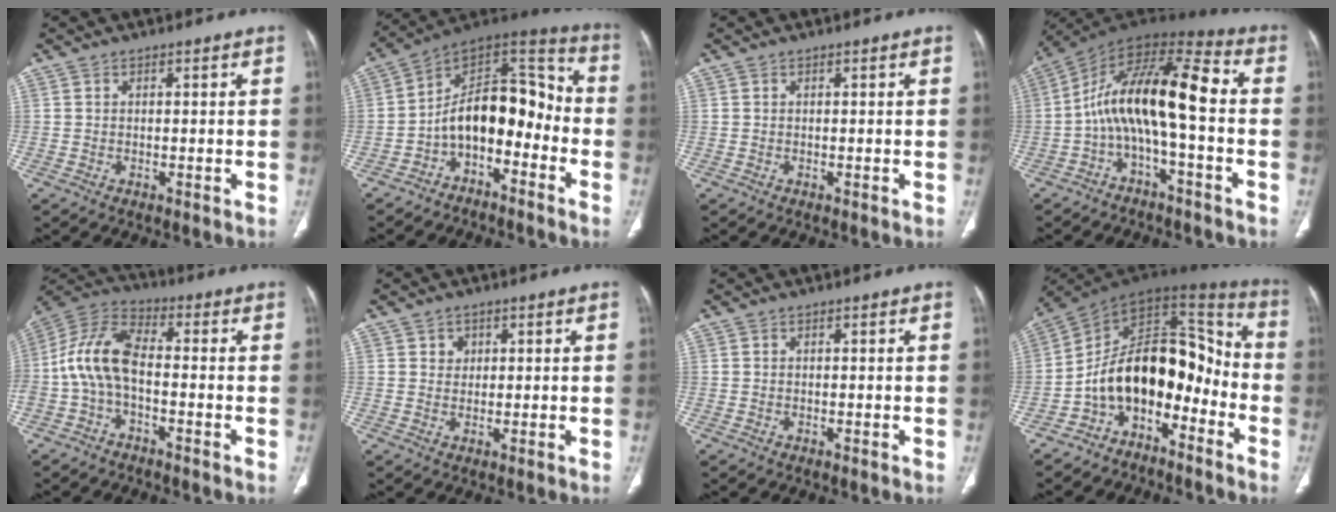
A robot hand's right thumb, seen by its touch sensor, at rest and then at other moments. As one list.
[{"total": 14.6, "force": [-4.9, 8.6, 10.8], "torque": [-0.137, 0.102, -0.091]}, {"total": 0.0}, {"total": 14.8, "force": [-2.3, 5.0, 13.7], "torque": [-0.240, 0.081, -0.051]}, {"total": 11.5, "force": [-2.0, 5.9, 9.7], "torque": [-0.206, 0.037, -0.049]}, {"total": 2.1, "force": [0.9, 1.8, 0.6], "torque": [0.003, -0.004, 0.012]}, {"total": 0.0}, {"total": 17.0, "force": [-6.9, 10.2, 11.6], "torque": [-0.150, 0.119, -0.128]}]